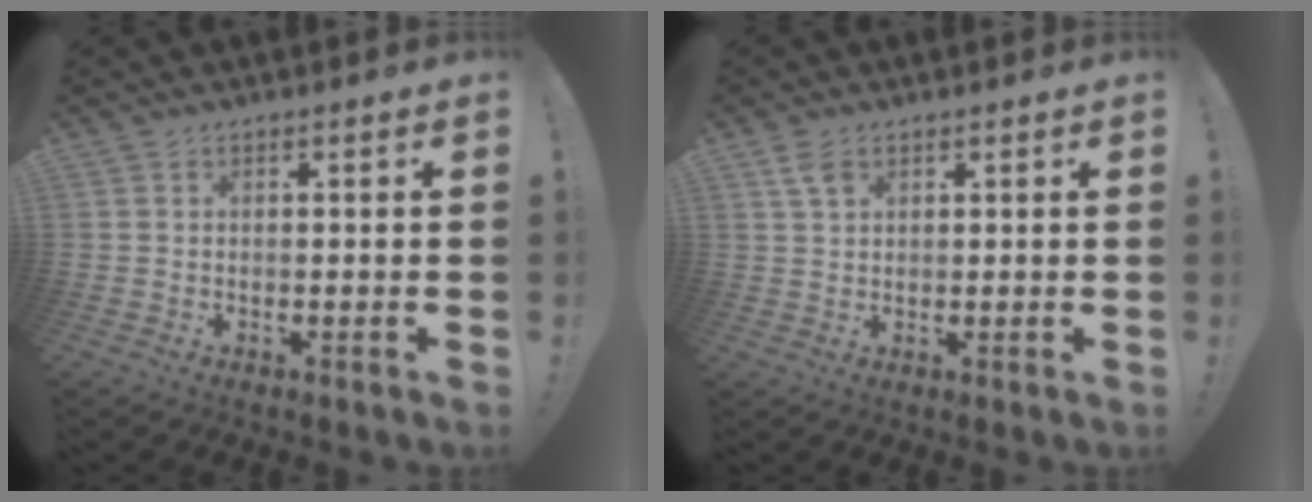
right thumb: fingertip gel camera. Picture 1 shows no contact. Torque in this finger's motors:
{"motor_torque": [0.01, -0.01, -0.01, 0.22, 0.00]}